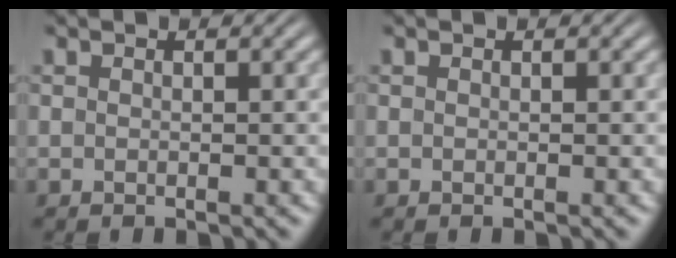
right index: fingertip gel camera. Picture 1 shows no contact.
{"total": 0.0}